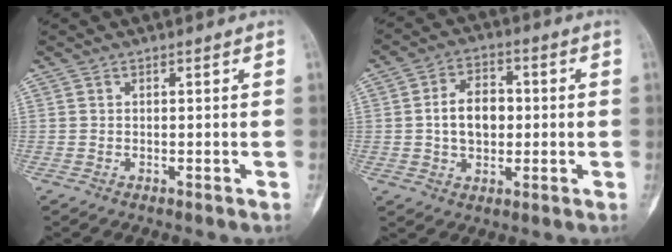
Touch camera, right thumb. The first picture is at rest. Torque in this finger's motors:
{"motor_torque": [0.14, 0.14, 0.46, -0.34, 0.01]}